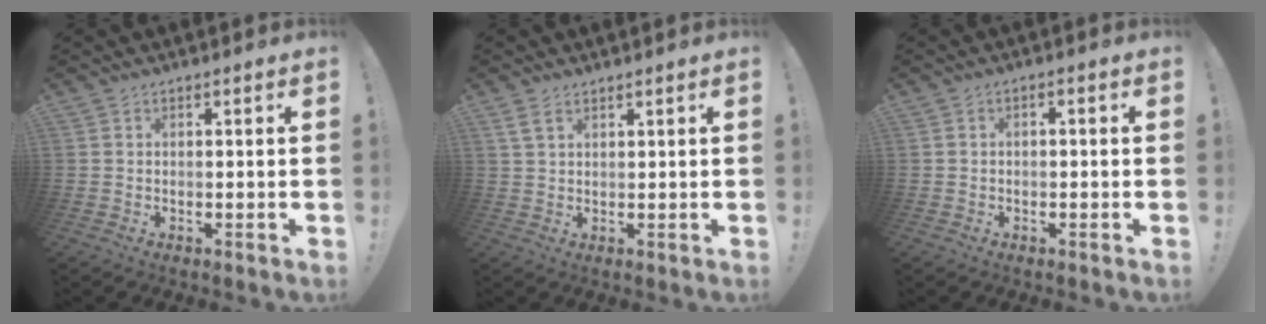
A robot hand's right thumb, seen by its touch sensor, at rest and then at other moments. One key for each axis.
{"total": 3.4, "fx": 2.0, "fy": 1.5, "fz": 2.3, "tx": -0.046, "ty": -0.003, "tz": 0.039}
{"total": 1.8, "fx": -1.5, "fy": 0.5, "fz": 0.9, "tx": -0.014, "ty": 0.009, "tz": -0.027}